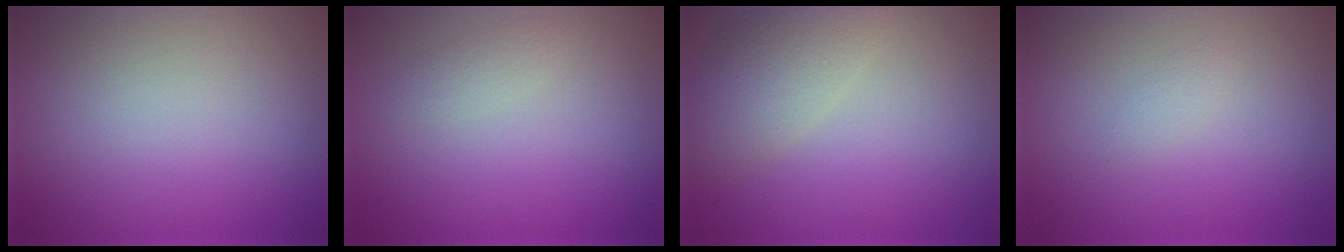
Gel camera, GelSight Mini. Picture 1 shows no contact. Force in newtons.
{"total": 1.0, "press": 1.0, "slide": 0.0}
{"total": 4.1, "press": 4.0, "slide": 0.4}
{"total": 0.7, "press": 0.7, "slide": 0.0}